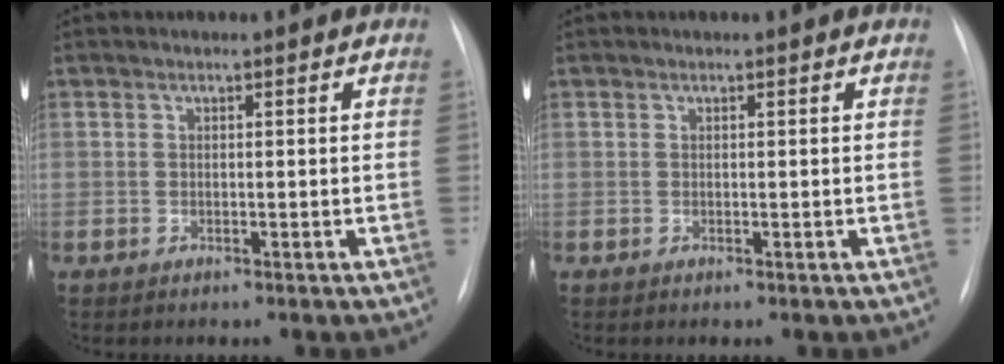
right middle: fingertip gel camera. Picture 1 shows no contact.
{"total": 0.0}